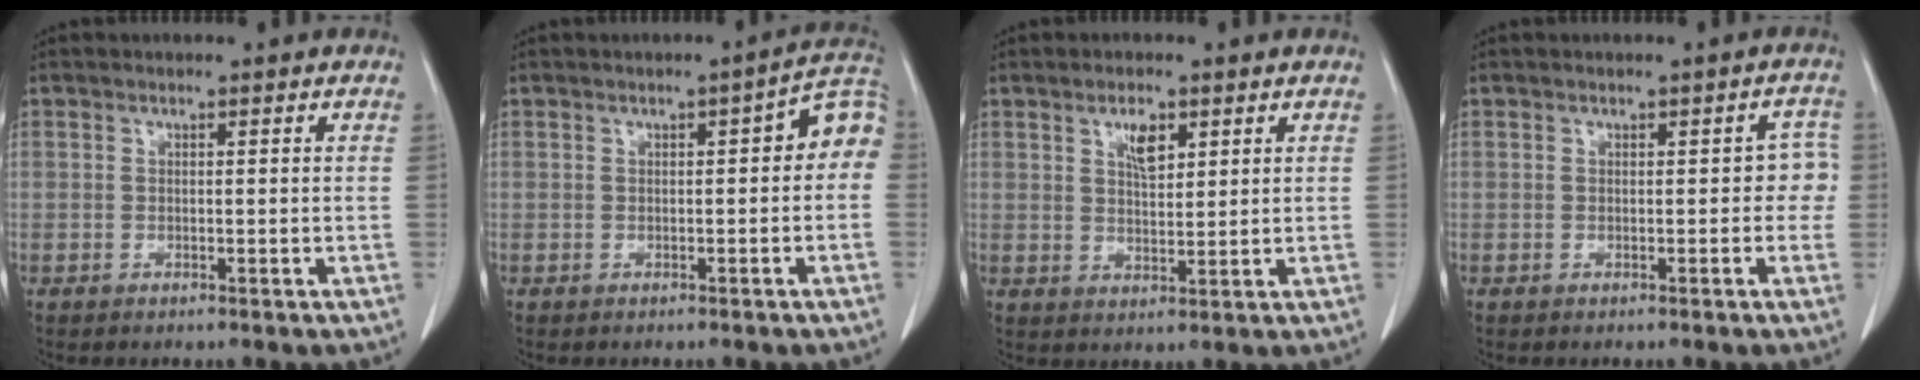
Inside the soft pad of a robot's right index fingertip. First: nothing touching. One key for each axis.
{"total": 5.3, "fx": 0.2, "fy": 1.7, "fz": 5.0, "tx": -0.053, "ty": 0.025, "tz": -0.003}
{"total": 3.8, "fx": 2.0, "fy": 1.5, "fz": 2.9, "tx": -0.053, "ty": -0.001, "tz": 0.037}
{"total": 2.6, "fx": -0.1, "fy": 1.7, "fz": 1.9, "tx": -0.003, "ty": 0.022, "tz": -0.004}